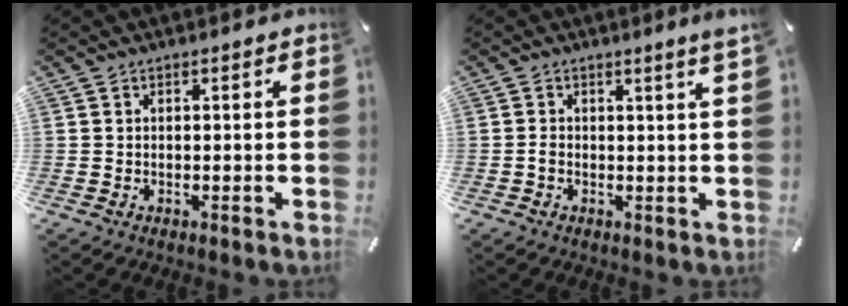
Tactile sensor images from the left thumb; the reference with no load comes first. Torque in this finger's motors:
{"motor_torque": [-0.07, -0.02, 0.38, -0.06, 0.00]}